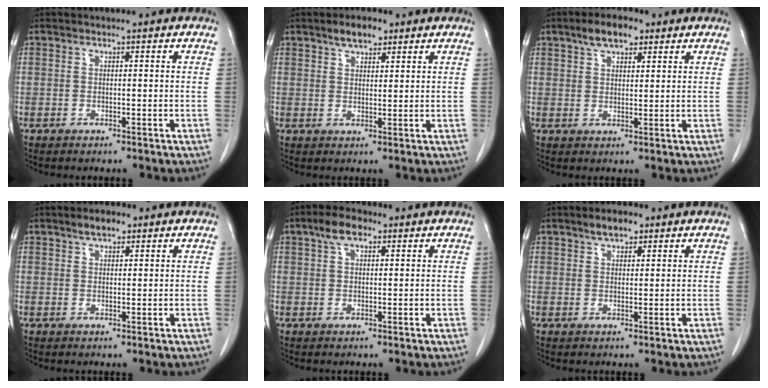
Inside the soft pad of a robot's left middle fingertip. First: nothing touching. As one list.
[{"total": 3.9, "force": [2.8, 1.6, 2.2], "torque": [-0.041, 0.007, 0.047]}, {"total": 5.4, "force": [3.5, 2.2, 3.5], "torque": [-0.064, 0.013, 0.062]}, {"total": 2.7, "force": [1.9, 1.1, 1.6], "torque": [-0.030, 0.005, 0.033]}, {"total": 4.2, "force": [2.4, 1.8, 2.9], "torque": [-0.060, 0.015, 0.045]}, {"total": 3.1, "force": [2.3, 1.3, 1.7], "torque": [-0.033, 0.005, 0.039]}]